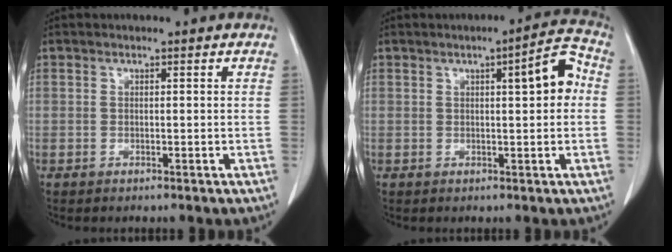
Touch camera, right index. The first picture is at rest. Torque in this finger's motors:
{"motor_torque": [0.33, -0.07, 0.13, 0.02]}